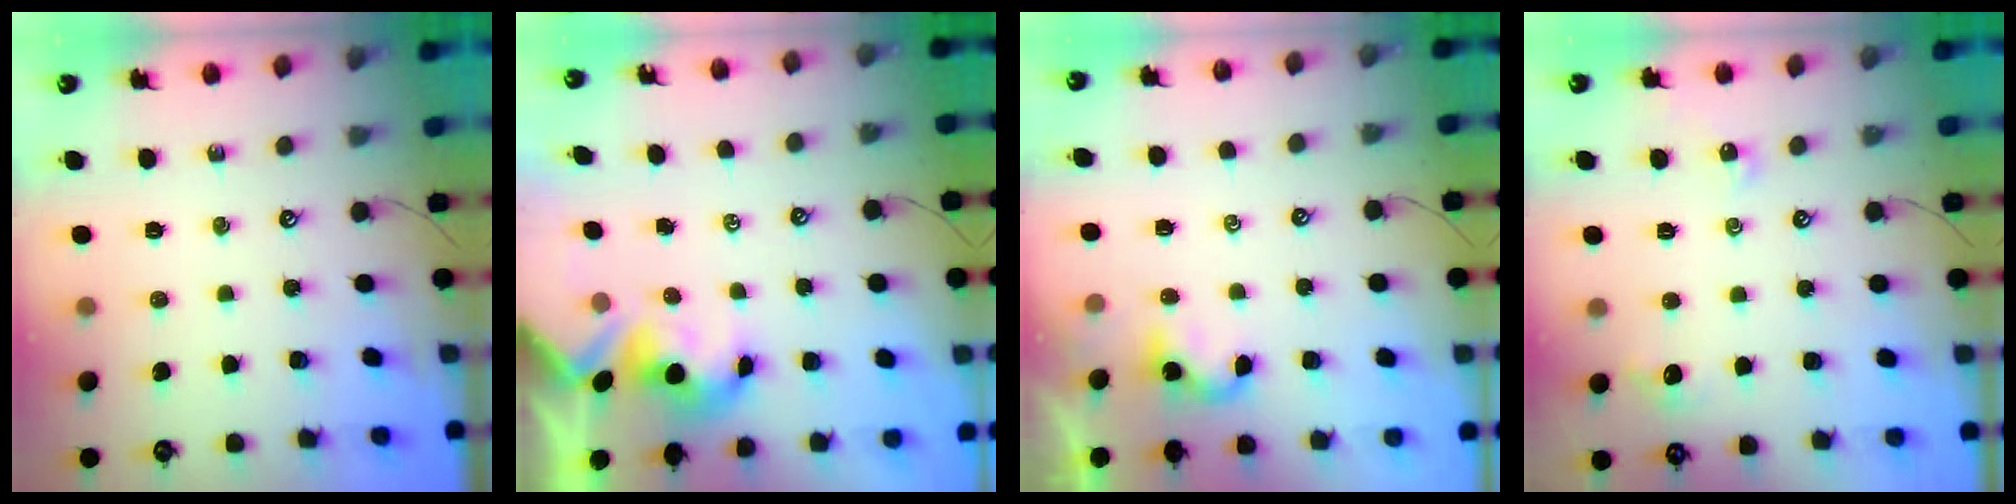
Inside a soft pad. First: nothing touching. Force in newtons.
{"total": 2.1, "press": 2.0, "slide": 0.7}
{"total": 2.1, "press": 2.1, "slide": 0.4}
{"total": 2.7, "press": 2.6, "slide": 0.5}